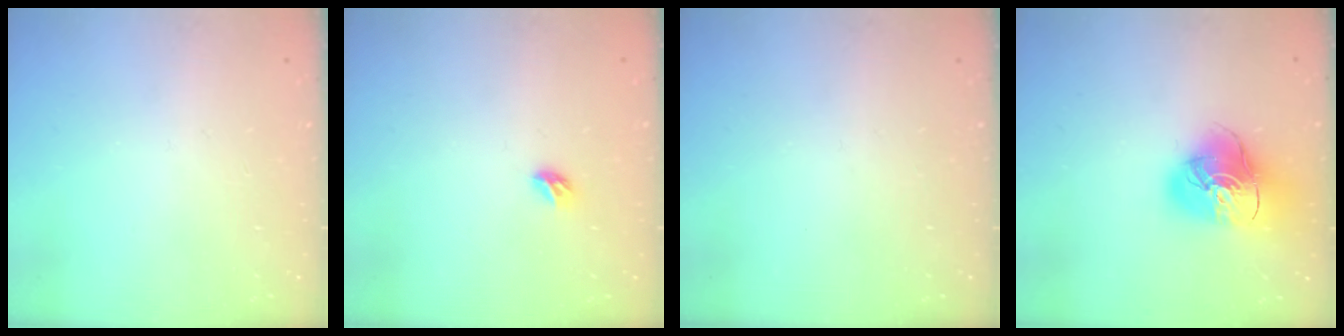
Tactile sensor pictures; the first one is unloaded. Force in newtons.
{"total": 3.3, "press": 3.2, "slide": 0.8}
{"total": 0.0}
{"total": 16.9, "press": 16.8, "slide": 2.0}